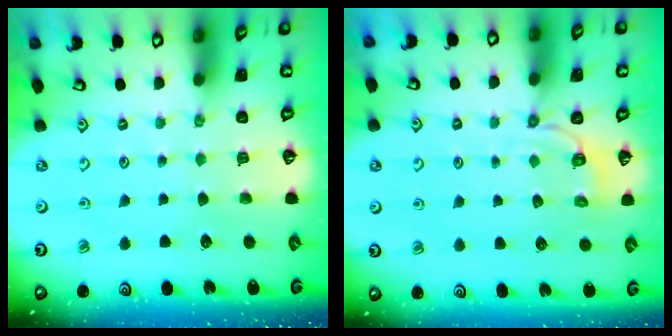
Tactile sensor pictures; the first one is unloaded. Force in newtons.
{"total": 3.0, "press": 1.8, "slide": 2.4}